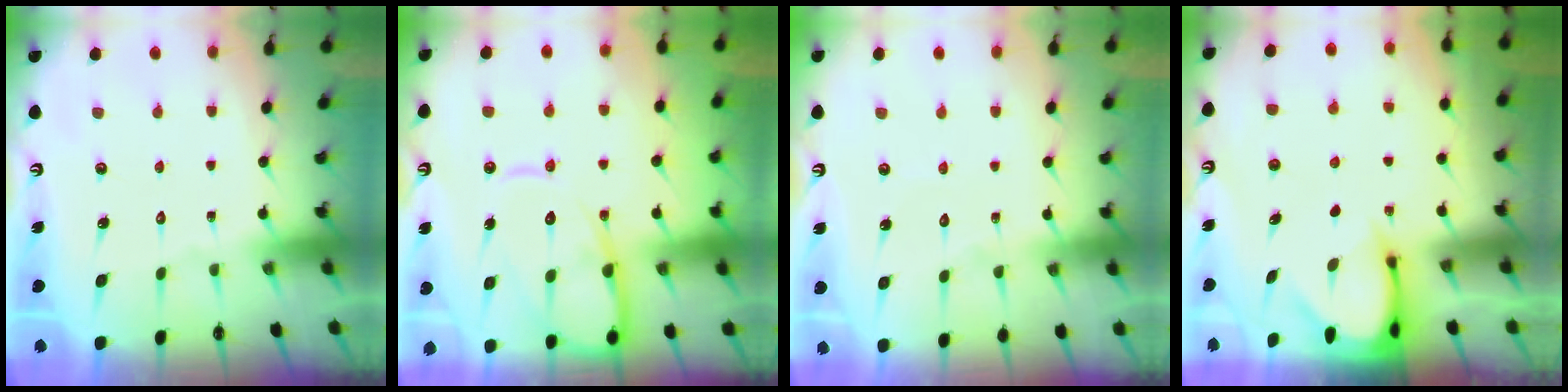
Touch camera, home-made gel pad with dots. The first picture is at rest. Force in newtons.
{"total": 11.9, "press": 11.8, "slide": 1.3}
{"total": 2.7, "press": 2.7, "slide": 0.2}
{"total": 3.4, "press": 3.4, "slide": 0.3}